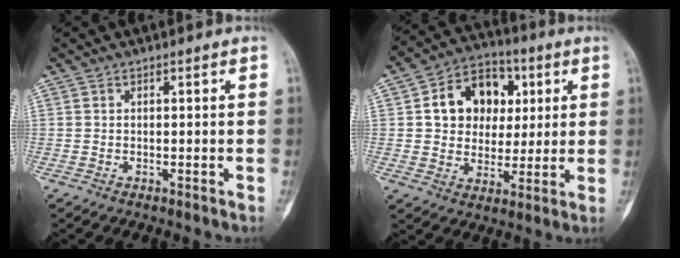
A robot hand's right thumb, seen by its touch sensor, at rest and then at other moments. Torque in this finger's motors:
{"motor_torque": [0.75, 1.97, 0.58, -0.42, 0.11]}